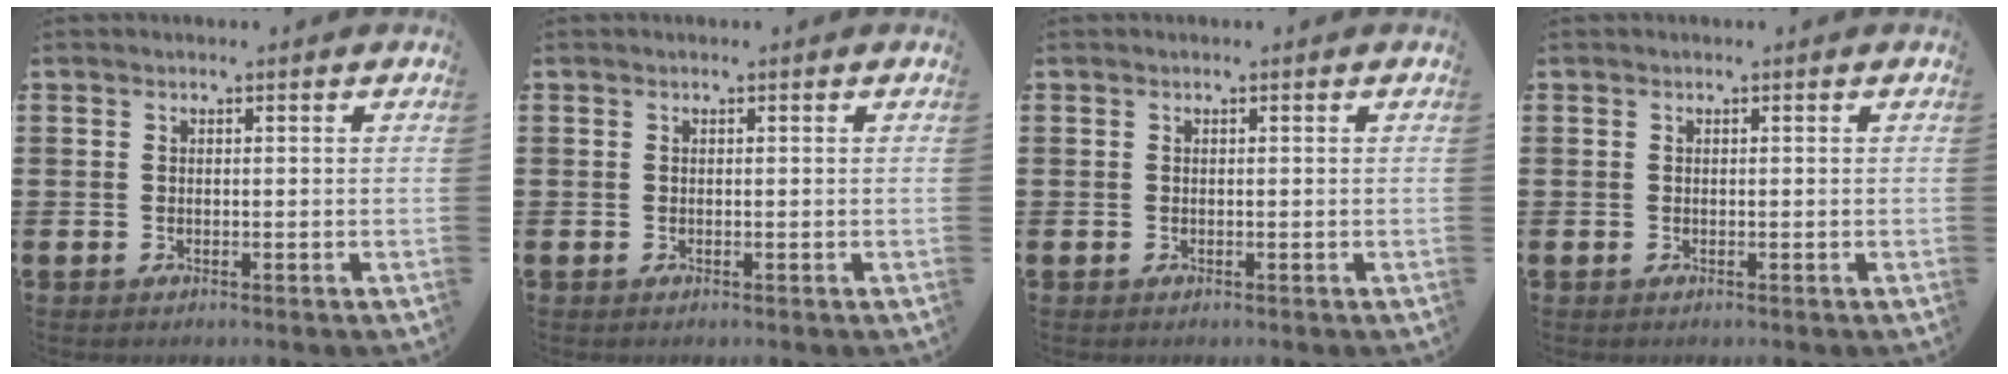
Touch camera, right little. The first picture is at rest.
{"total": 0.0}
{"total": 0.0}
{"total": 0.0}